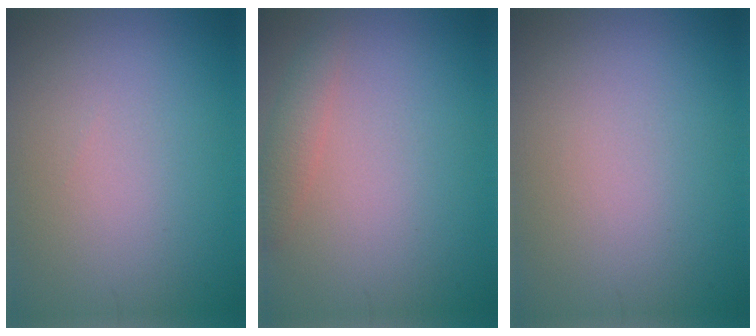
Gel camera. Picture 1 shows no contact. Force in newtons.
{"total": 1.9, "press": 1.9, "slide": 0.1}
{"total": 0.0}